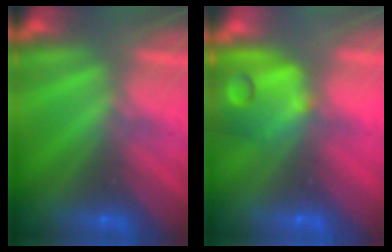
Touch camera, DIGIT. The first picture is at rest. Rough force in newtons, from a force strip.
{"total": 8.8}